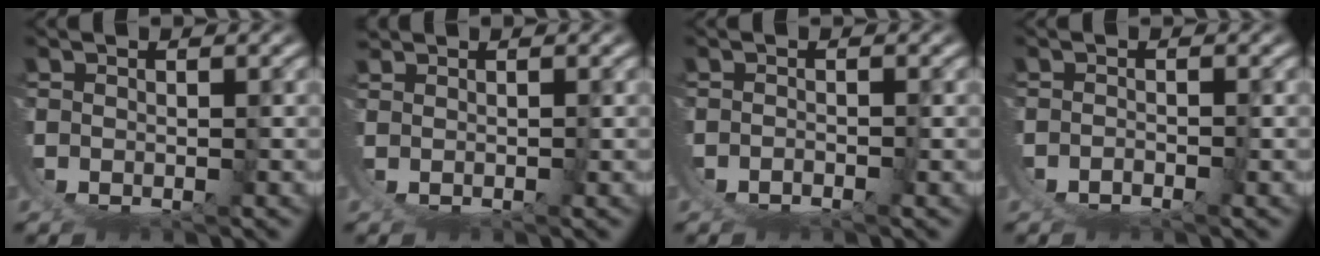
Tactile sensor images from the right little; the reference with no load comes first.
{"total": 0.9, "force": [0.2, -0.4, -0.7], "torque": [0.019, 0.004, 0.004]}
{"total": 1.6, "force": [-0.7, 1.2, 0.7], "torque": [-0.018, -0.003, -0.010]}
{"total": 1.9, "force": [-0.8, 1.5, 0.9], "torque": [-0.021, -0.004, -0.011]}